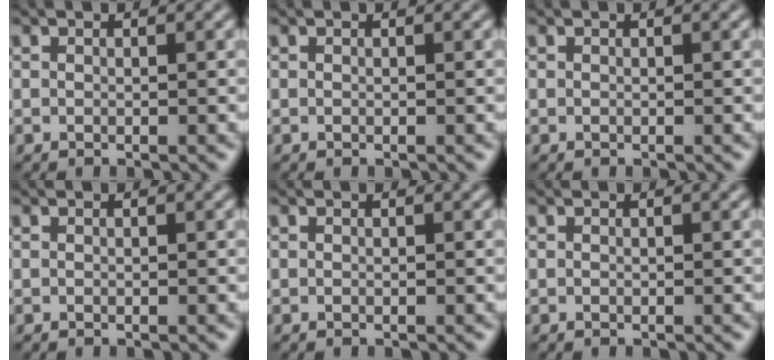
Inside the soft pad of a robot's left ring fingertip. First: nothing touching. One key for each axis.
{"total": 0.0}
{"total": 0.0}
{"total": 0.0}
{"total": 0.0}
{"total": 0.0}